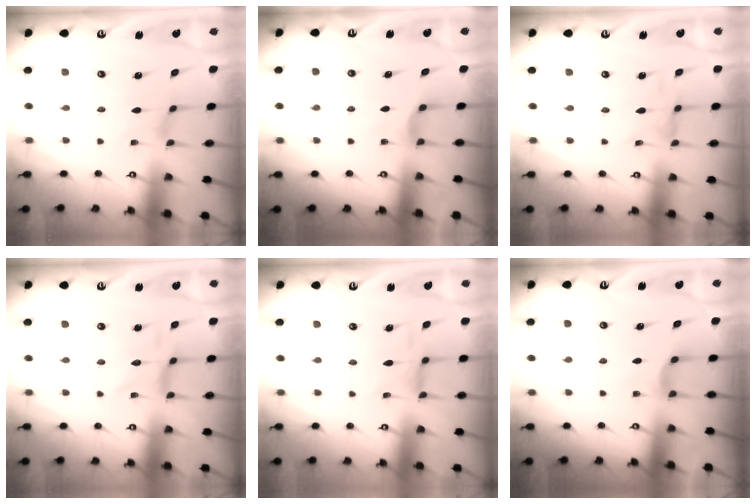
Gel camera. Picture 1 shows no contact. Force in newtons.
{"total": 2.6, "press": 2.5, "slide": 0.4}
{"total": 1.9, "press": 1.9, "slide": 0.1}
{"total": 1.2, "press": 1.2, "slide": 0.1}
{"total": 3.9, "press": 3.8, "slide": 0.7}
{"total": 2.6, "press": 2.5, "slide": 0.4}